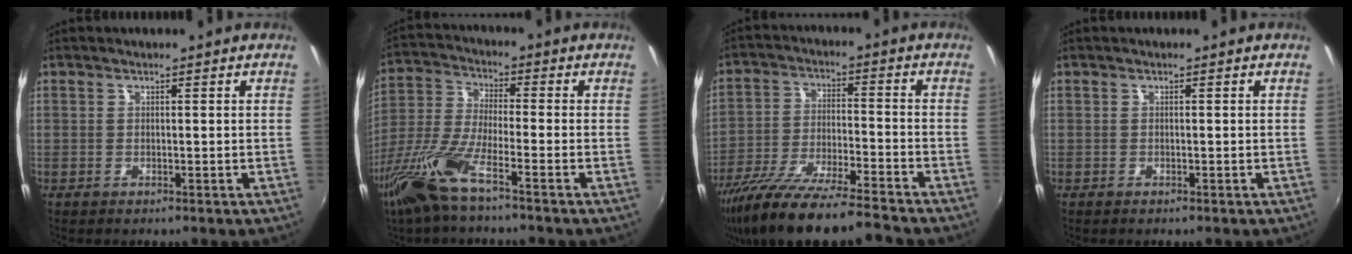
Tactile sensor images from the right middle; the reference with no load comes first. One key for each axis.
{"total": 12.0, "fx": -7.5, "fy": 2.0, "fz": 9.2, "tx": -0.209, "ty": -0.022, "tz": -0.152}
{"total": 15.6, "fx": -13.2, "fy": 1.0, "fz": 8.2, "tx": -0.168, "ty": -0.033, "tz": -0.236}
{"total": 0.0}